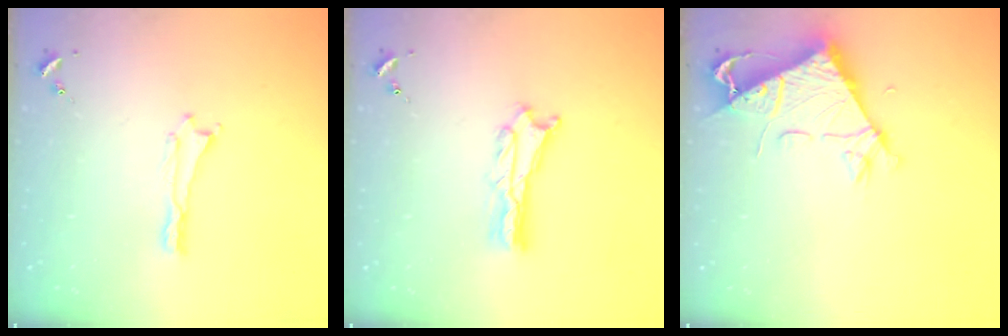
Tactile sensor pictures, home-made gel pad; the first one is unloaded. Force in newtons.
{"total": 2.7, "press": 2.6, "slide": 0.3}
{"total": 7.4, "press": 7.4, "slide": 0.7}